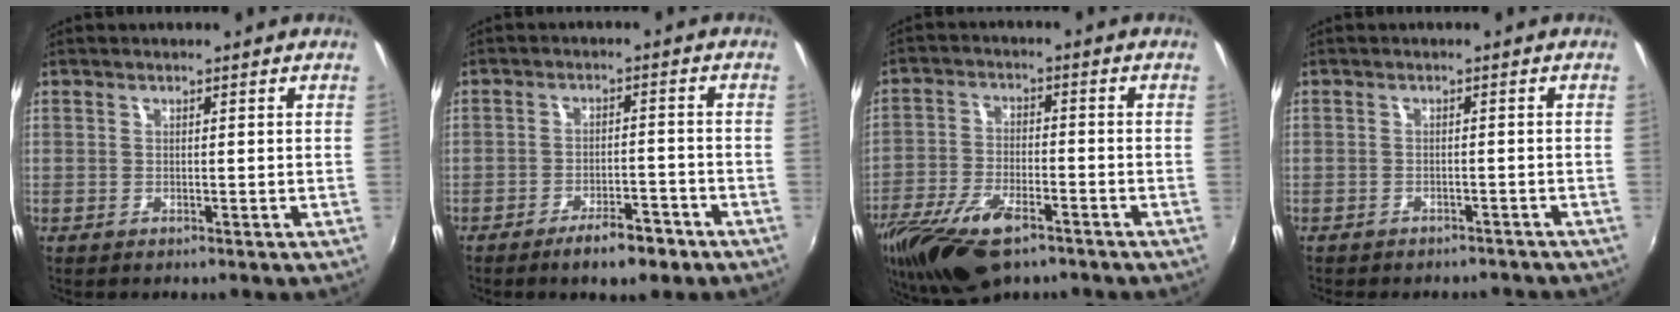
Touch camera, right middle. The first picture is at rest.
{"total": 6.6, "force": [-4.6, 1.9, 4.2], "torque": [-0.081, 0.002, -0.064]}
{"total": 15.6, "force": [-9.8, 6.6, 10.2], "torque": [-0.227, -0.040, -0.180]}
{"total": 5.6, "force": [-4.9, 2.1, 1.7], "torque": [-0.041, -0.006, -0.062]}